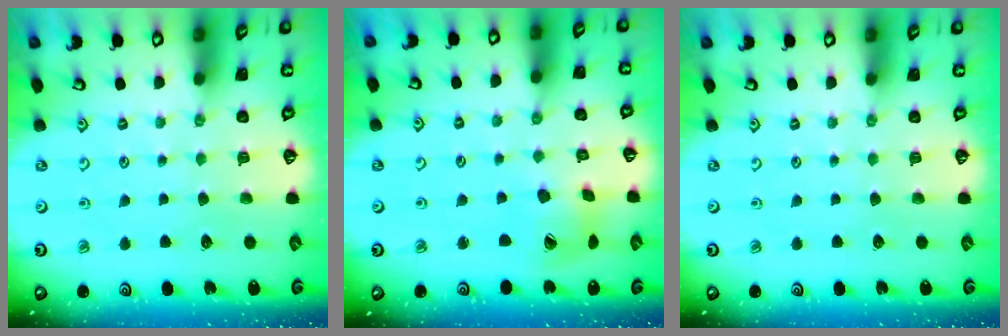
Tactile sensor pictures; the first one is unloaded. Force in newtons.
{"total": 10.5, "press": 10.4, "slide": 1.3}
{"total": 0.0}